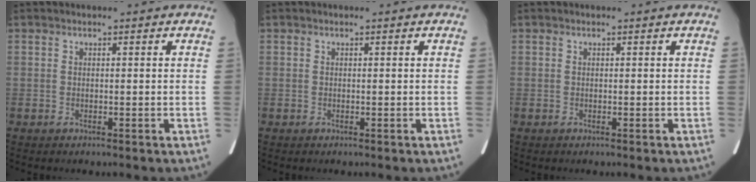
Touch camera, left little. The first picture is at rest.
{"total": 0.0}
{"total": 0.0}